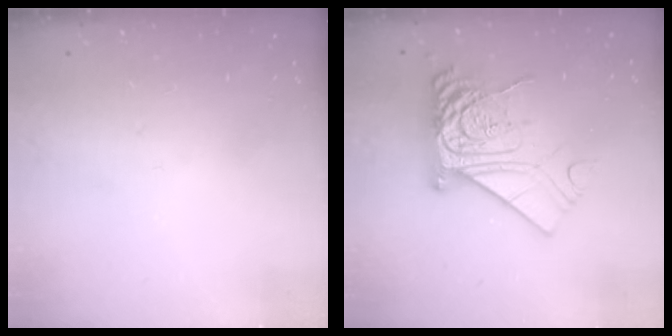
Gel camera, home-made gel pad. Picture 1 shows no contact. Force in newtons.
{"total": 15.8, "press": 15.8, "slide": 1.6}